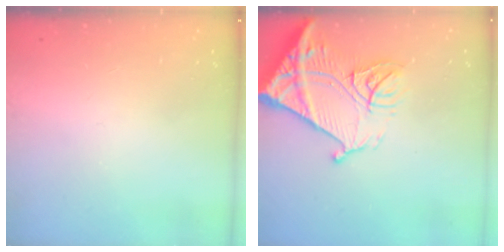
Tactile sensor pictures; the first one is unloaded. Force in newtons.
{"total": 19.3, "press": 19.2, "slide": 2.2}